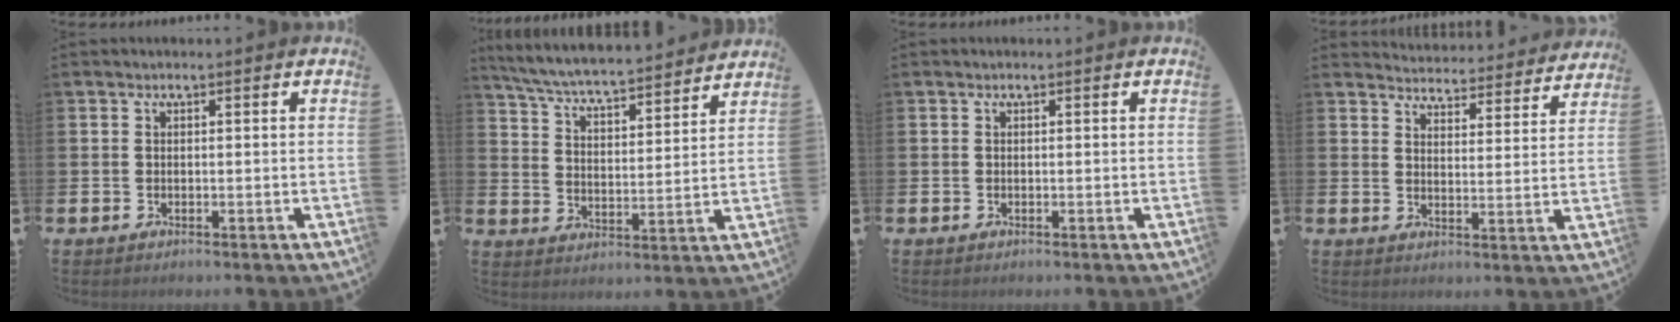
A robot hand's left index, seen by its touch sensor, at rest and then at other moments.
{"total": 6.4, "force": [6.2, 0.3, 1.5], "torque": [-0.061, -0.049, 0.106]}
{"total": 0.0}
{"total": 4.5, "force": [4.5, 0.6, 0.0], "torque": [-0.019, -0.039, 0.076]}